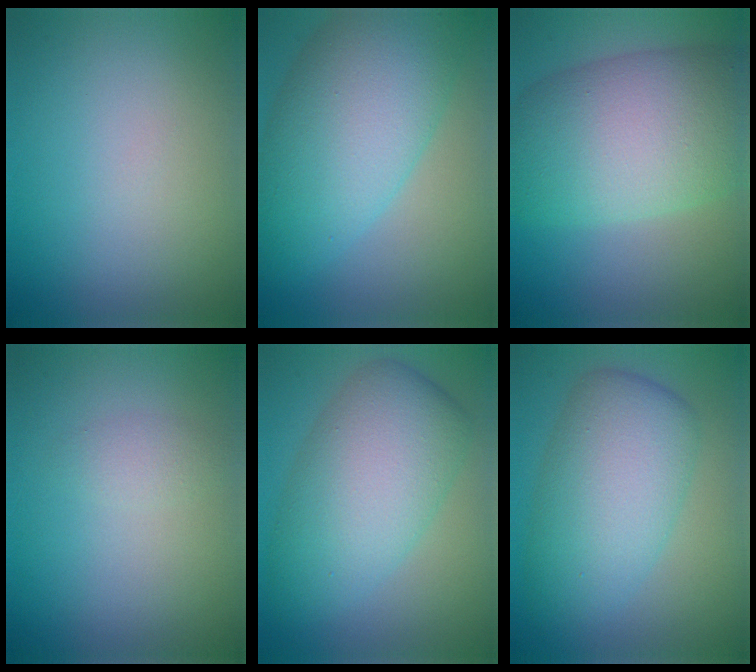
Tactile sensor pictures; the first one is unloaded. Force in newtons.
{"total": 10.3, "press": 10.3, "slide": 0.2}
{"total": 11.4, "press": 11.4, "slide": 0.5}
{"total": 1.1, "press": 1.1, "slide": 0.0}
{"total": 8.3, "press": 8.3, "slide": 0.2}
{"total": 7.5, "press": 7.5, "slide": 0.4}